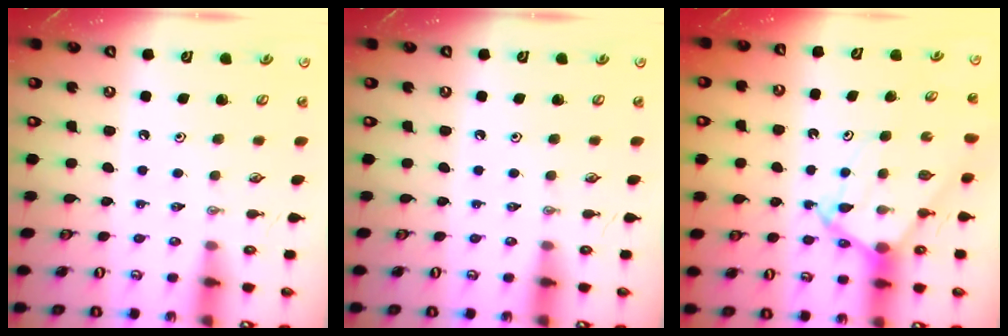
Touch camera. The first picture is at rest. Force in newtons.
{"total": 0.0}
{"total": 8.2, "press": 8.2, "slide": 0.8}